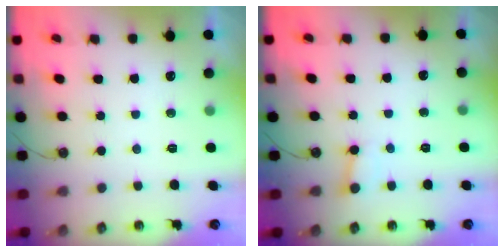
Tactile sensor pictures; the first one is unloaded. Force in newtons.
{"total": 2.5, "press": 2.4, "slide": 0.4}